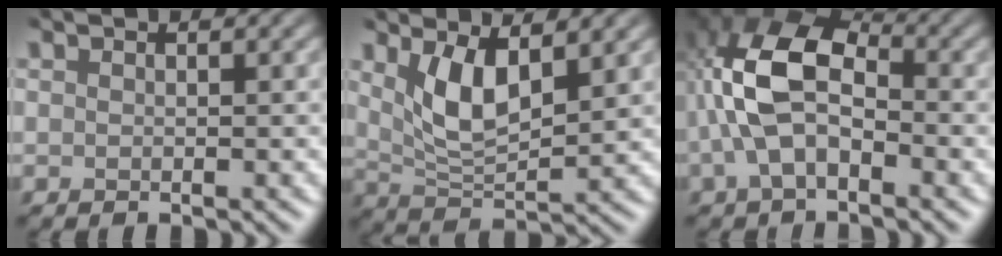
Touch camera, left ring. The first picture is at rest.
{"total": 4.4, "force": [1.2, 1.9, 3.8], "torque": [-0.076, -0.018, 0.024]}
{"total": 7.7, "force": [-1.4, 4.6, 6.0], "torque": [-0.129, 0.015, -0.048]}